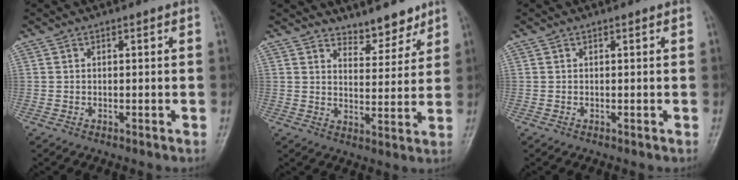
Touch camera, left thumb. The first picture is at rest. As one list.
[{"total": 6.5, "force": [5.6, 2.6, 2.1], "torque": [-0.003, -0.045, 0.092]}, {"total": 0.0}]